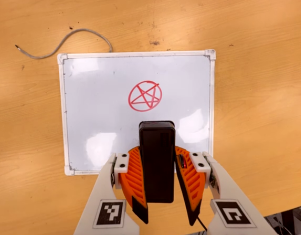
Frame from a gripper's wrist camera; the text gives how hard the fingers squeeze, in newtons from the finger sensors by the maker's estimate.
{"total": 9.3, "left": 7.5, "right": 11.0}